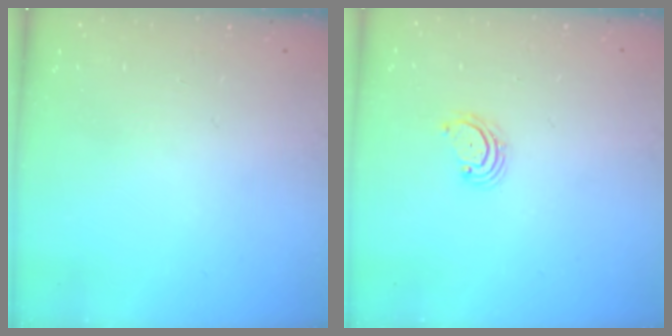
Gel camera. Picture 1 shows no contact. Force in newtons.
{"total": 3.1, "press": 3.1, "slide": 0.4}